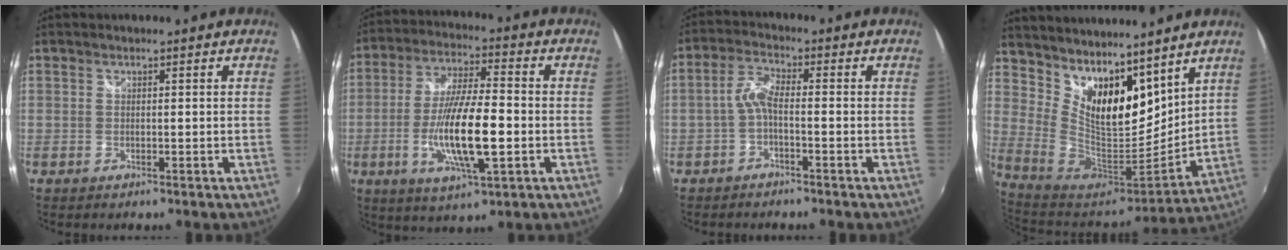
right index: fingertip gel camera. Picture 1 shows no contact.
{"total": 14.3, "force": [-3.5, 3.0, 13.6], "torque": [-0.265, -0.012, -0.063]}
{"total": 3.7, "force": [-1.6, 0.9, 3.3], "torque": [-0.079, 0.011, -0.032]}
{"total": 17.0, "force": [11.8, 7.6, 9.8], "torque": [-0.188, -0.007, 0.224]}